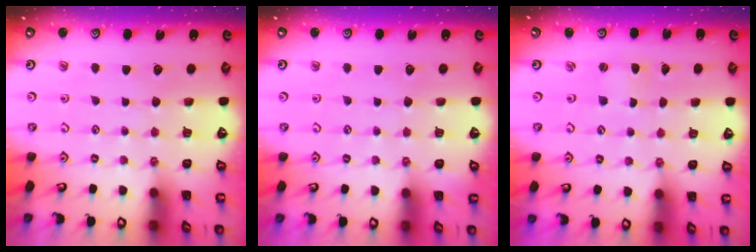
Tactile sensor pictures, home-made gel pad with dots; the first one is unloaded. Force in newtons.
{"total": 0.0}
{"total": 1.1, "press": 1.0, "slide": 0.2}